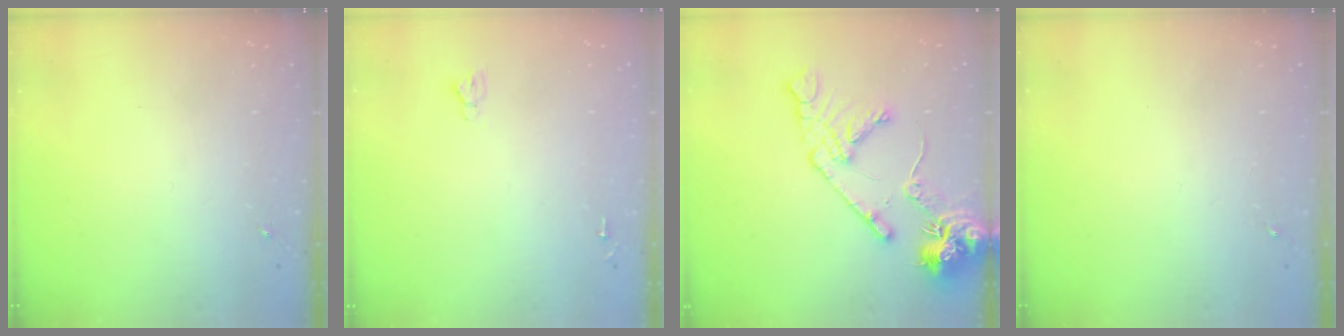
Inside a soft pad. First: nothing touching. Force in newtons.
{"total": 2.7, "press": 2.7, "slide": 0.0}
{"total": 15.4, "press": 15.2, "slide": 2.2}
{"total": 0.0}